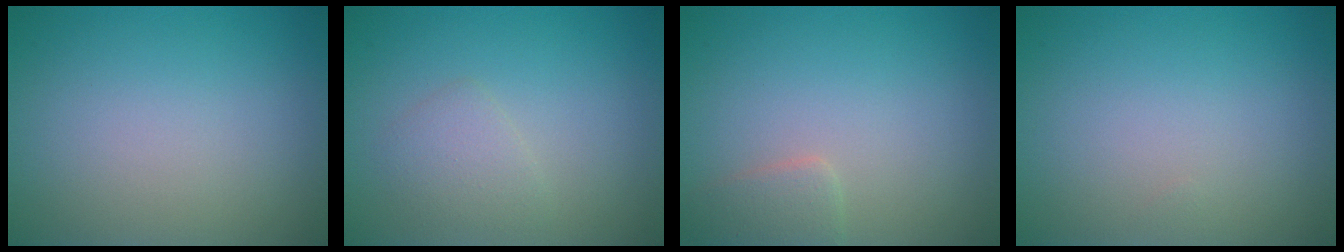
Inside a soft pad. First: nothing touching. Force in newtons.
{"total": 1.7, "press": 1.7, "slide": 0.2}
{"total": 1.7, "press": 1.7, "slide": 0.1}
{"total": 0.0}